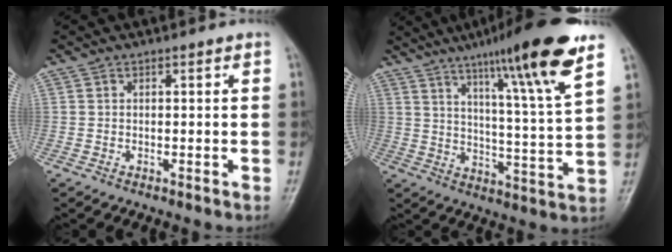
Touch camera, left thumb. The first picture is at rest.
{"total": 19.0, "force": [11.7, 1.0, 15.0], "torque": [-0.212, -0.052, 0.177]}